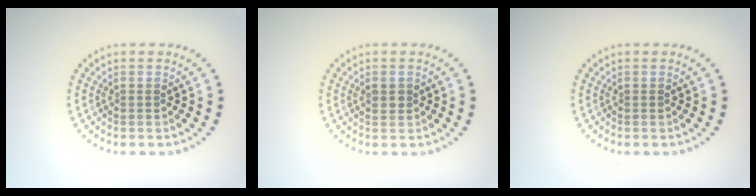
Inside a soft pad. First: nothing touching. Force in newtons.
{"total": 1.2, "press": 1.2, "slide": 0.2}
{"total": 0.0}